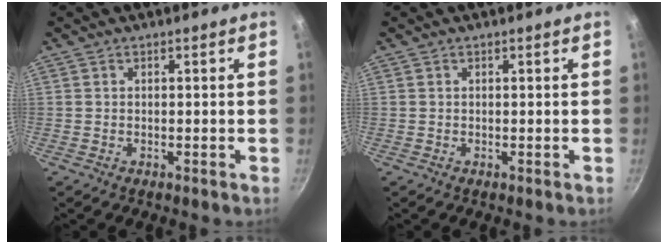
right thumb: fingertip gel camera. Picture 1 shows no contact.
{"total": 0.0}